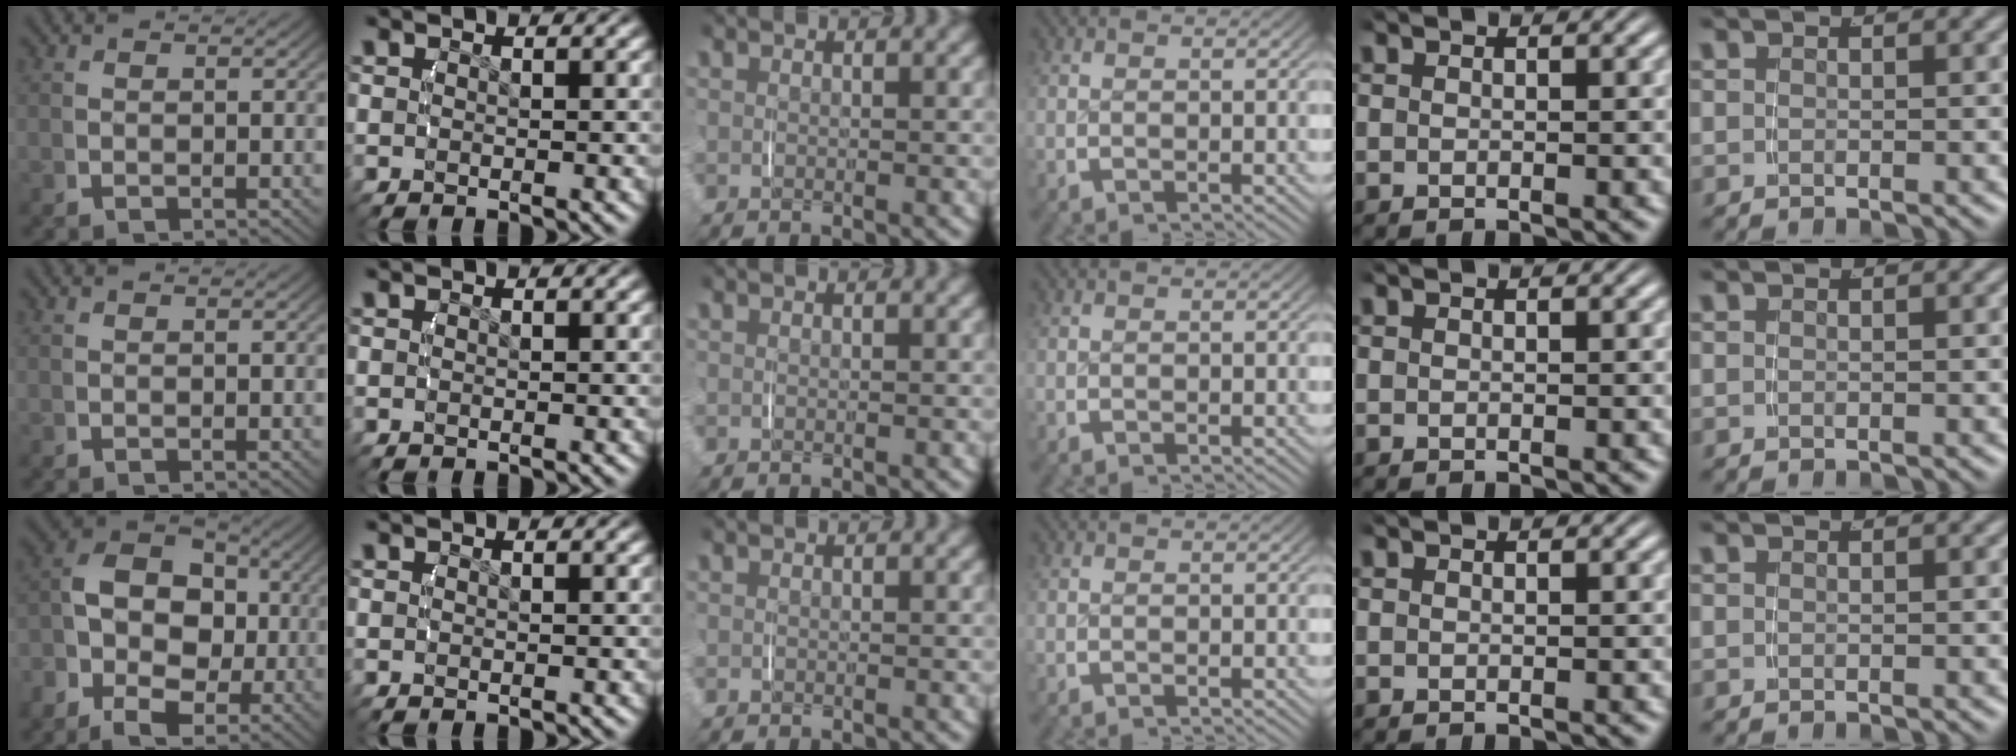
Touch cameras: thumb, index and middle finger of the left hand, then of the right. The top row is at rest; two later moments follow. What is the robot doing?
{"motion": "lift_and_place", "object": "backpack"}